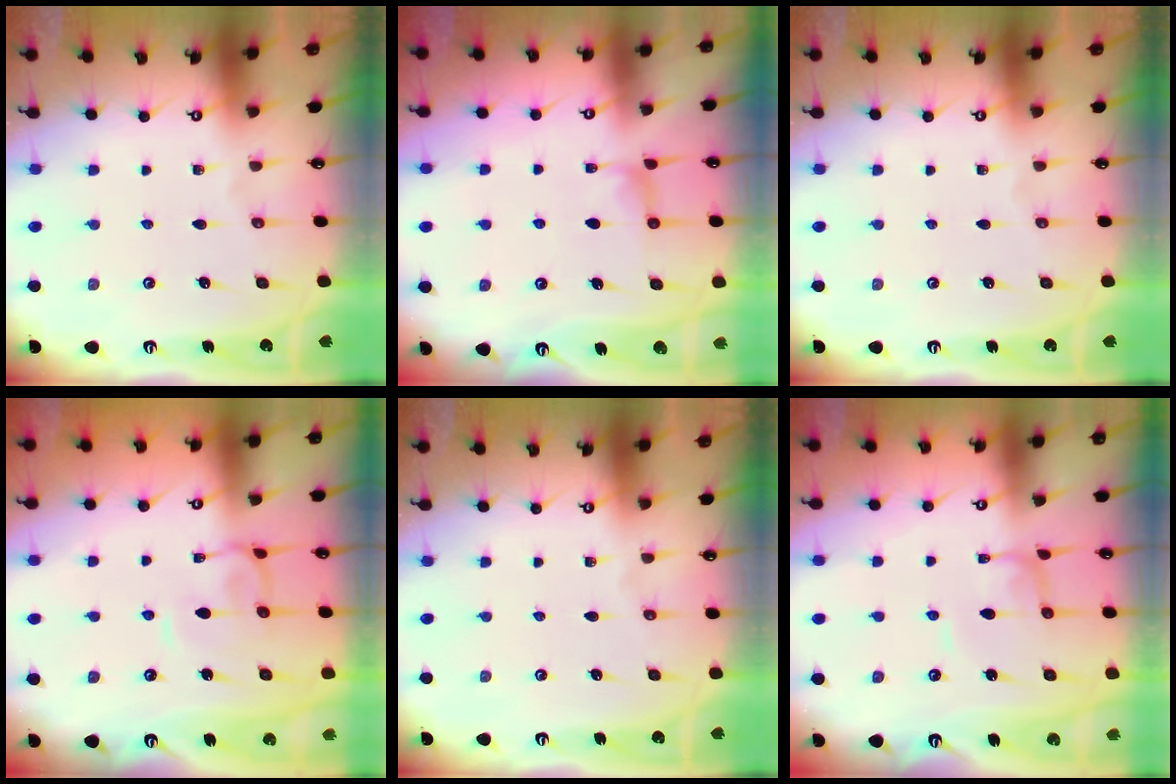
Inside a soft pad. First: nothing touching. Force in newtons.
{"total": 1.9, "press": 1.7, "slide": 0.8}
{"total": 0.0}
{"total": 1.7, "press": 1.6, "slide": 0.4}
{"total": 0.0}
{"total": 0.9, "press": 0.9, "slide": 0.1}